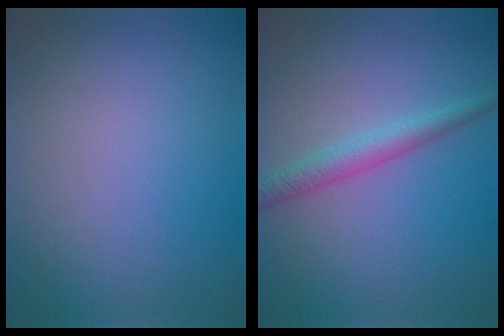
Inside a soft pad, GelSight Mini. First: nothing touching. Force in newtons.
{"total": 2.6, "press": 2.6, "slide": 0.2}